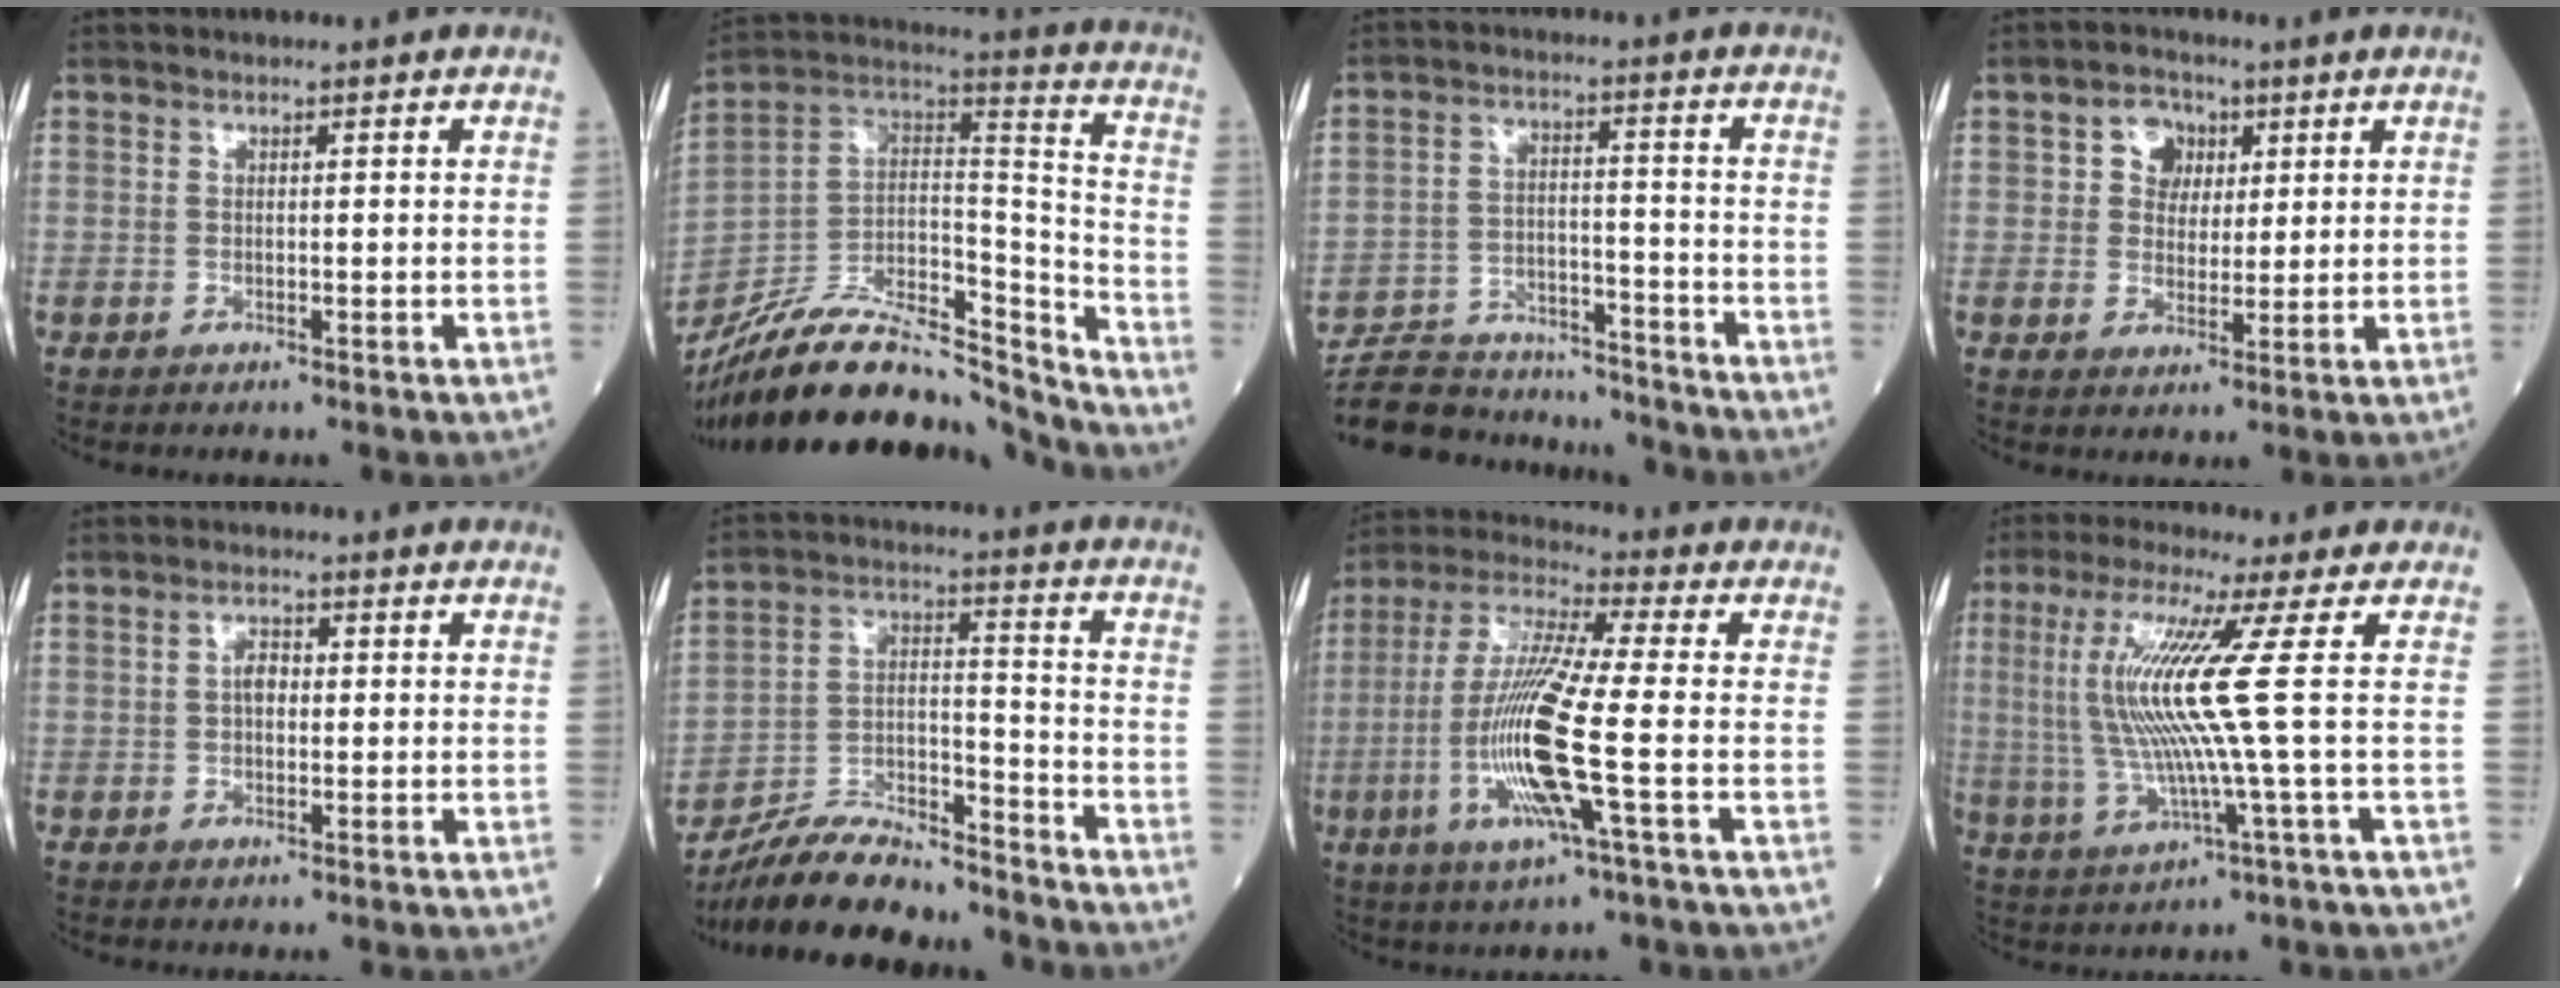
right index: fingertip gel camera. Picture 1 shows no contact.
{"total": 26.2, "force": [-23.6, 4.7, 10.4], "torque": [-0.197, 0.020, -0.394]}
{"total": 16.8, "force": [-16.0, 3.5, 3.9], "torque": [-0.076, 0.014, -0.244]}
{"total": 4.6, "force": [1.6, 3.8, 2.2], "torque": [-0.035, 0.016, 0.027]}
{"total": 2.3, "force": [0.1, 1.4, 1.8], "torque": [-0.033, 0.006, 0.000]}
{"total": 15.3, "force": [-14.3, 2.5, 4.9], "torque": [-0.089, 0.023, -0.251]}
{"total": 14.7, "force": [-3.4, 0.2, 14.3], "torque": [-0.302, -0.012, -0.076]}
{"total": 11.7, "force": [1.6, -1.8, 11.5], "torque": [-0.244, -0.002, 0.030]}